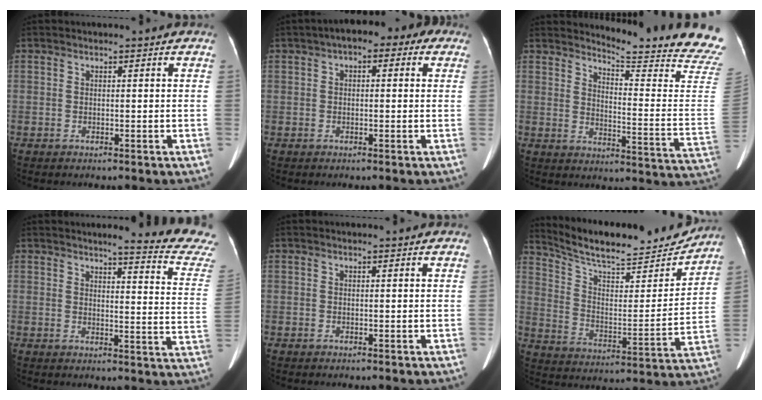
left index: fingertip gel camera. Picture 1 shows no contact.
{"total": 6.1, "force": [2.6, 2.9, 4.7], "torque": [-0.059, 0.041, 0.026]}
{"total": 19.7, "force": [18.9, -1.2, 5.6], "torque": [-0.083, -0.158, 0.209]}
{"total": 13.3, "force": [12.8, -1.3, 3.4], "torque": [-0.034, -0.111, 0.123]}
{"total": 0.0}
{"total": 19.3, "force": [17.9, 3.3, 6.6], "torque": [-0.114, -0.012, 0.271]}